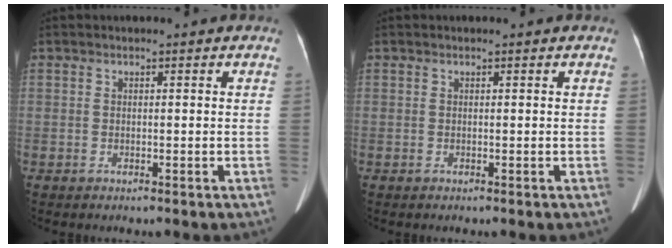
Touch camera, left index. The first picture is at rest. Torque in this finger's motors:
{"motor_torque": [0.02, 0.02, 0.00, 0.00]}